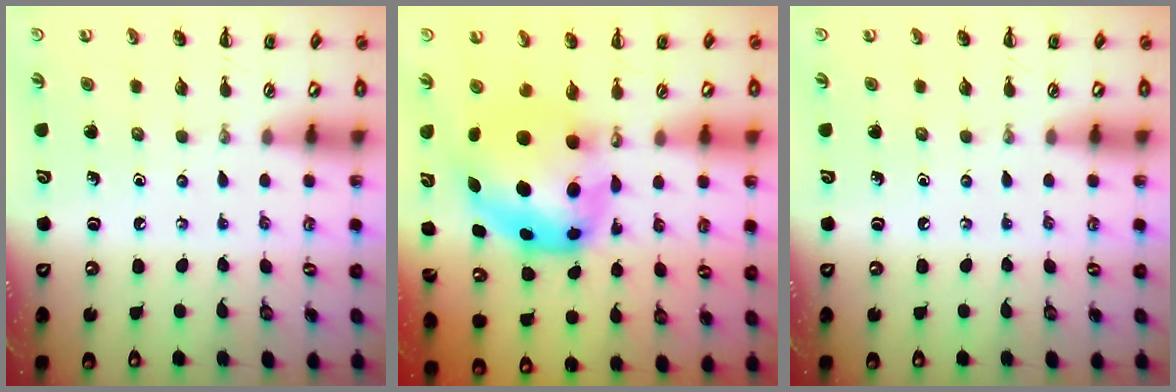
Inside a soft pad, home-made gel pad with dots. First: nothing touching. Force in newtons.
{"total": 7.7, "press": 7.4, "slide": 2.2}
{"total": 0.0}